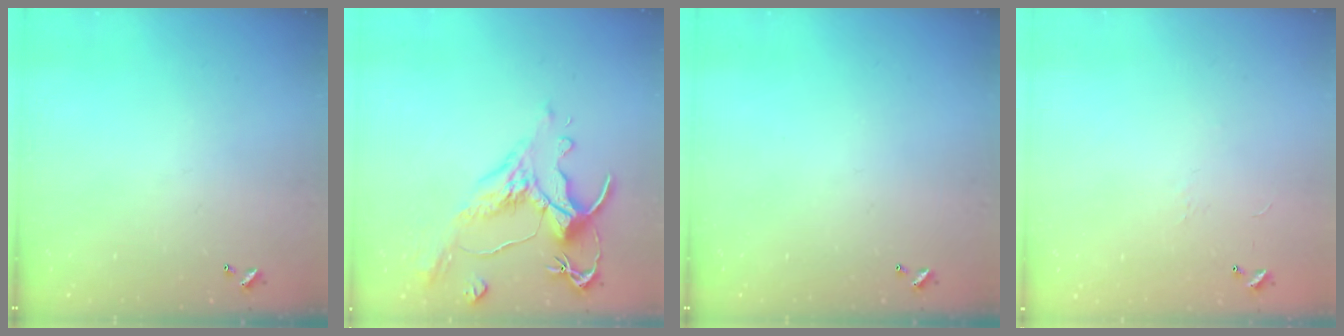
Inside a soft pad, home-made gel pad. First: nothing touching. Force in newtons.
{"total": 1.6, "press": 0.4, "slide": 1.6}
{"total": 0.0}
{"total": 7.1, "press": 7.1, "slide": 0.8}